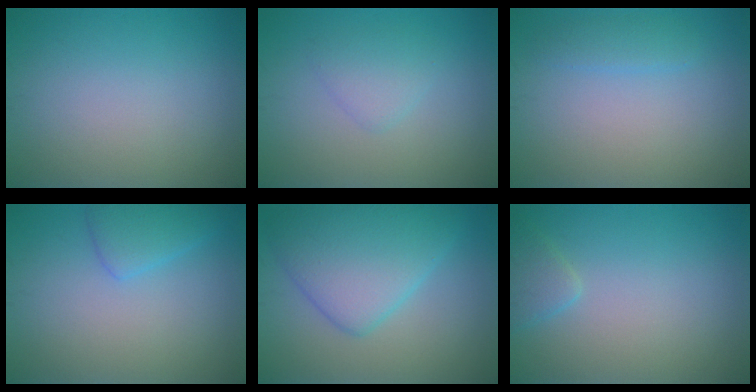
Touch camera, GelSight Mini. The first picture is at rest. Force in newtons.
{"total": 1.9, "press": 1.8, "slide": 0.1}
{"total": 1.4, "press": 1.4, "slide": 0.1}
{"total": 2.5, "press": 2.5, "slide": 0.0}
{"total": 6.8, "press": 6.7, "slide": 0.2}
{"total": 1.6, "press": 1.6, "slide": 0.1}